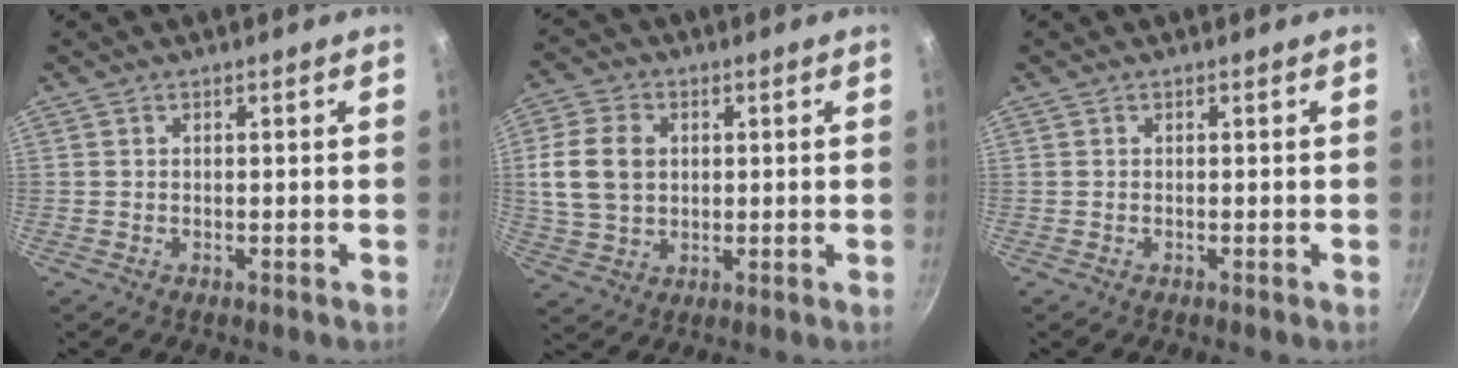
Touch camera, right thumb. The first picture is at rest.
{"total": 10.6, "force": [1.5, 8.0, 6.7], "torque": [-0.113, 0.002, 0.027]}
{"total": 0.0}